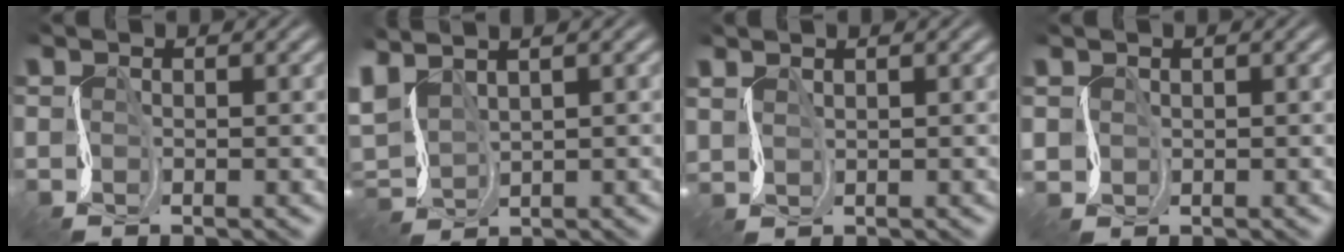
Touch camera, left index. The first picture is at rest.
{"total": 4.1, "force": [1.4, 2.4, 3.0], "torque": [-0.084, 0.004, 0.031]}
{"total": 1.4, "force": [1.2, 0.4, 0.5], "torque": [-0.020, 0.001, 0.028]}
{"total": 1.3, "force": [0.5, 1.1, 0.5], "torque": [-0.014, -0.004, 0.013]}